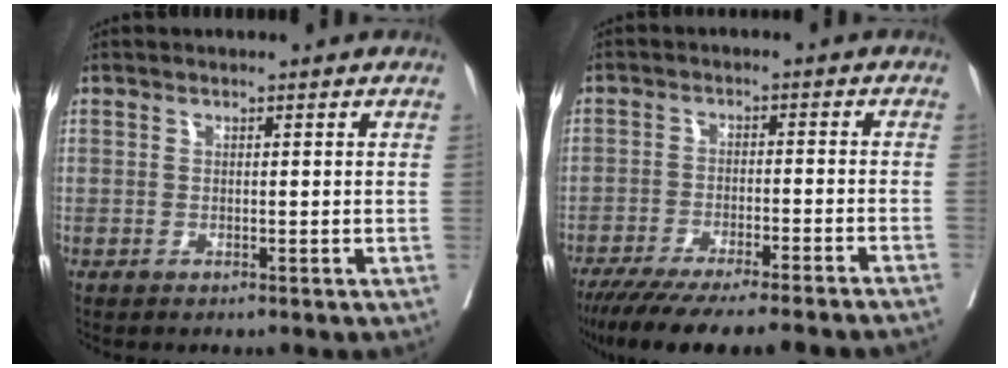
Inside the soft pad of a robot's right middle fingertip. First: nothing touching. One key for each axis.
{"total": 16.7, "fx": -14.4, "fy": 0.1, "fz": 8.5, "tx": -0.114, "ty": -0.048, "tz": -0.212}